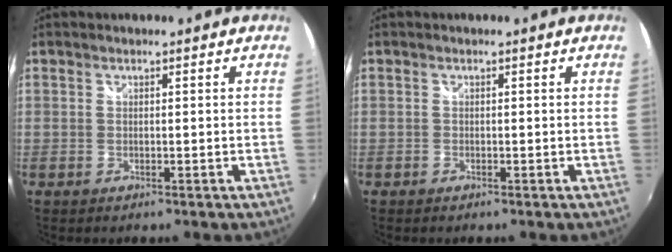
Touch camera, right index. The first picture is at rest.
{"total": 0.6, "force": [-0.5, 0.3, 0.1], "torque": [-0.003, -0.003, -0.010]}